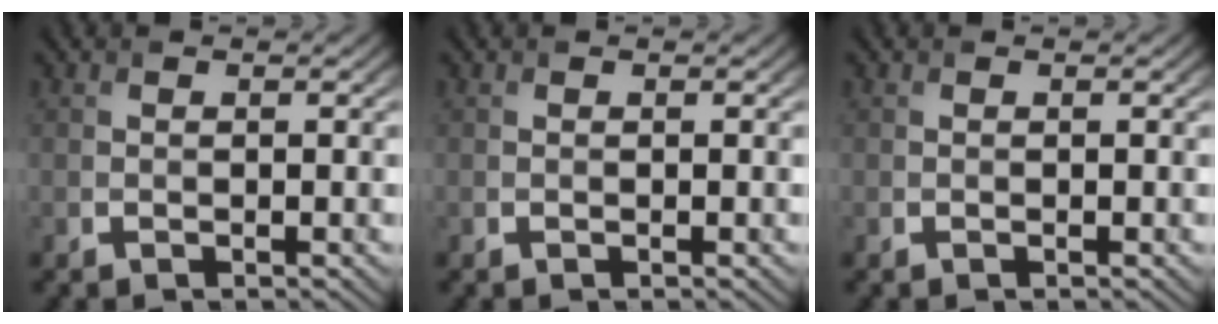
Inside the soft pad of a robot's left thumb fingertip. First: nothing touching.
{"total": 0.0}
{"total": 0.0}